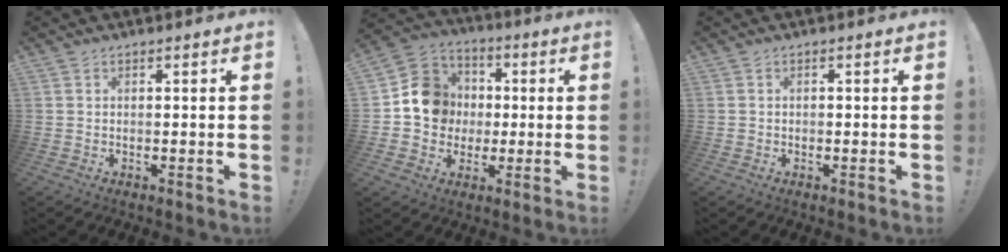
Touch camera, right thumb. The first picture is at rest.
{"total": 12.8, "force": [0.1, 12.0, 4.4], "torque": [-0.049, 0.018, 0.015]}
{"total": 0.7, "force": [-0.3, 0.6, 0.2], "torque": [-0.003, 0.002, -0.005]}